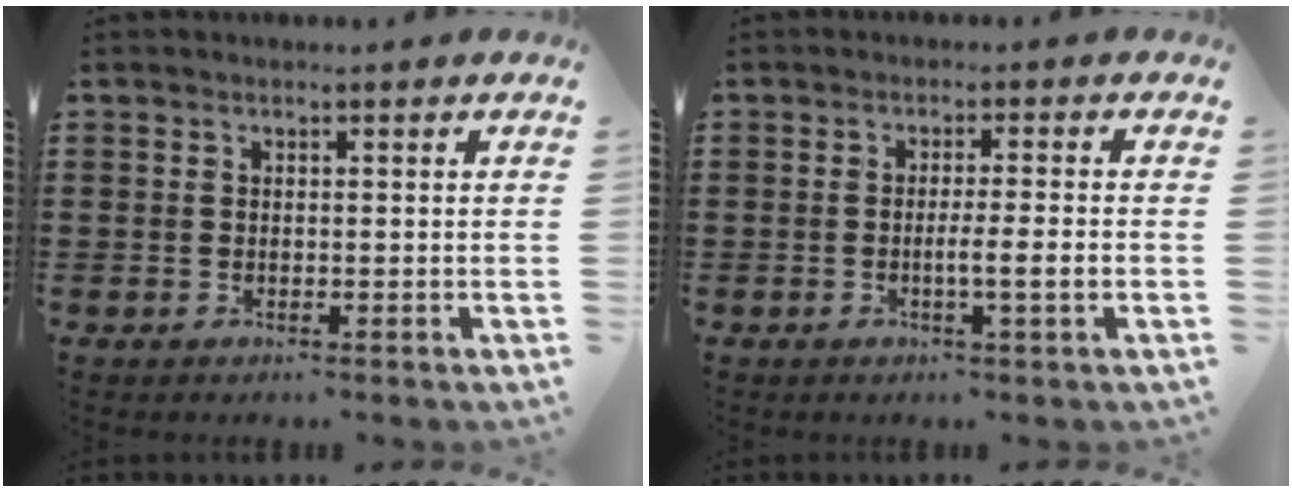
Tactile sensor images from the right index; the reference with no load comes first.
{"total": 3.8, "force": [-1.0, -0.3, 3.6], "torque": [-0.061, -0.010, -0.020]}